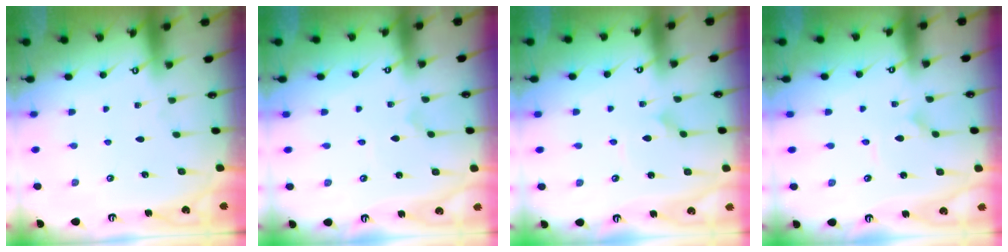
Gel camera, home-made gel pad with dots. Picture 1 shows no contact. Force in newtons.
{"total": 0.6, "press": 0.6, "slide": 0.0}
{"total": 4.7, "press": 4.7, "slide": 0.3}
{"total": 1.4, "press": 1.4, "slide": 0.1}